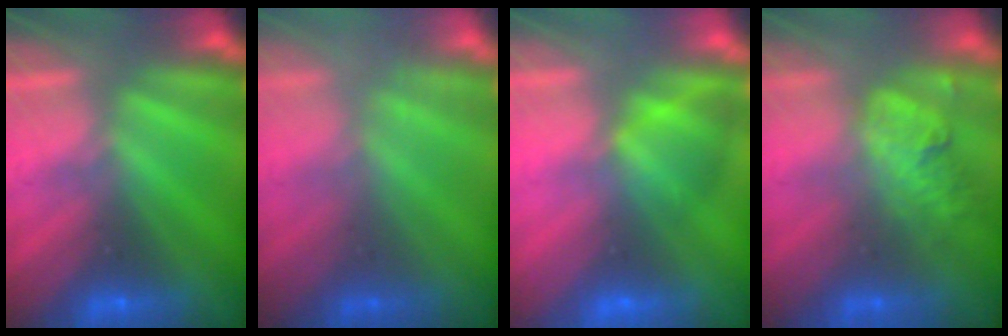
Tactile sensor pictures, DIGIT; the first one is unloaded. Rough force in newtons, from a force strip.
{"total": 2.4}
{"total": 2.9}
{"total": 2.2}